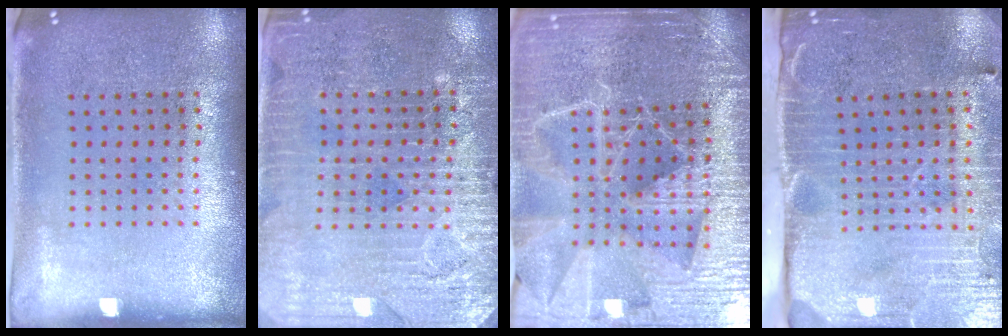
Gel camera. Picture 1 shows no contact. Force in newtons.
{"total": 3.3, "press": 3.1, "slide": 1.2}
{"total": 5.3, "press": 4.8, "slide": 2.3}
{"total": 4.7, "press": 3.9, "slide": 2.6}